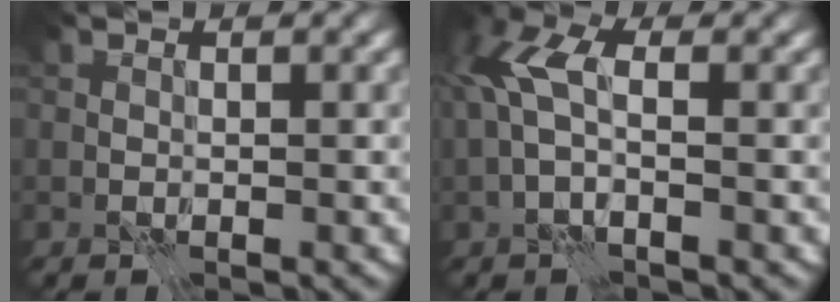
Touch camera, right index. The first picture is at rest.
{"total": 4.3, "force": [0.3, 2.1, 3.7], "torque": [-0.089, 0.017, -0.006]}